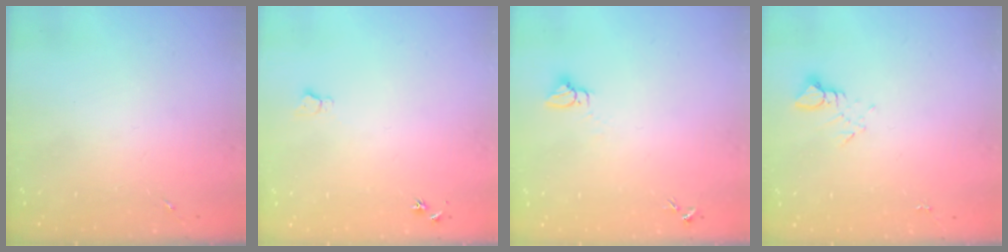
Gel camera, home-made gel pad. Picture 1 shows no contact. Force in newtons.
{"total": 3.9, "press": 3.9, "slide": 0.4}
{"total": 3.0, "press": 3.0, "slide": 0.1}
{"total": 3.9, "press": 3.9, "slide": 0.3}